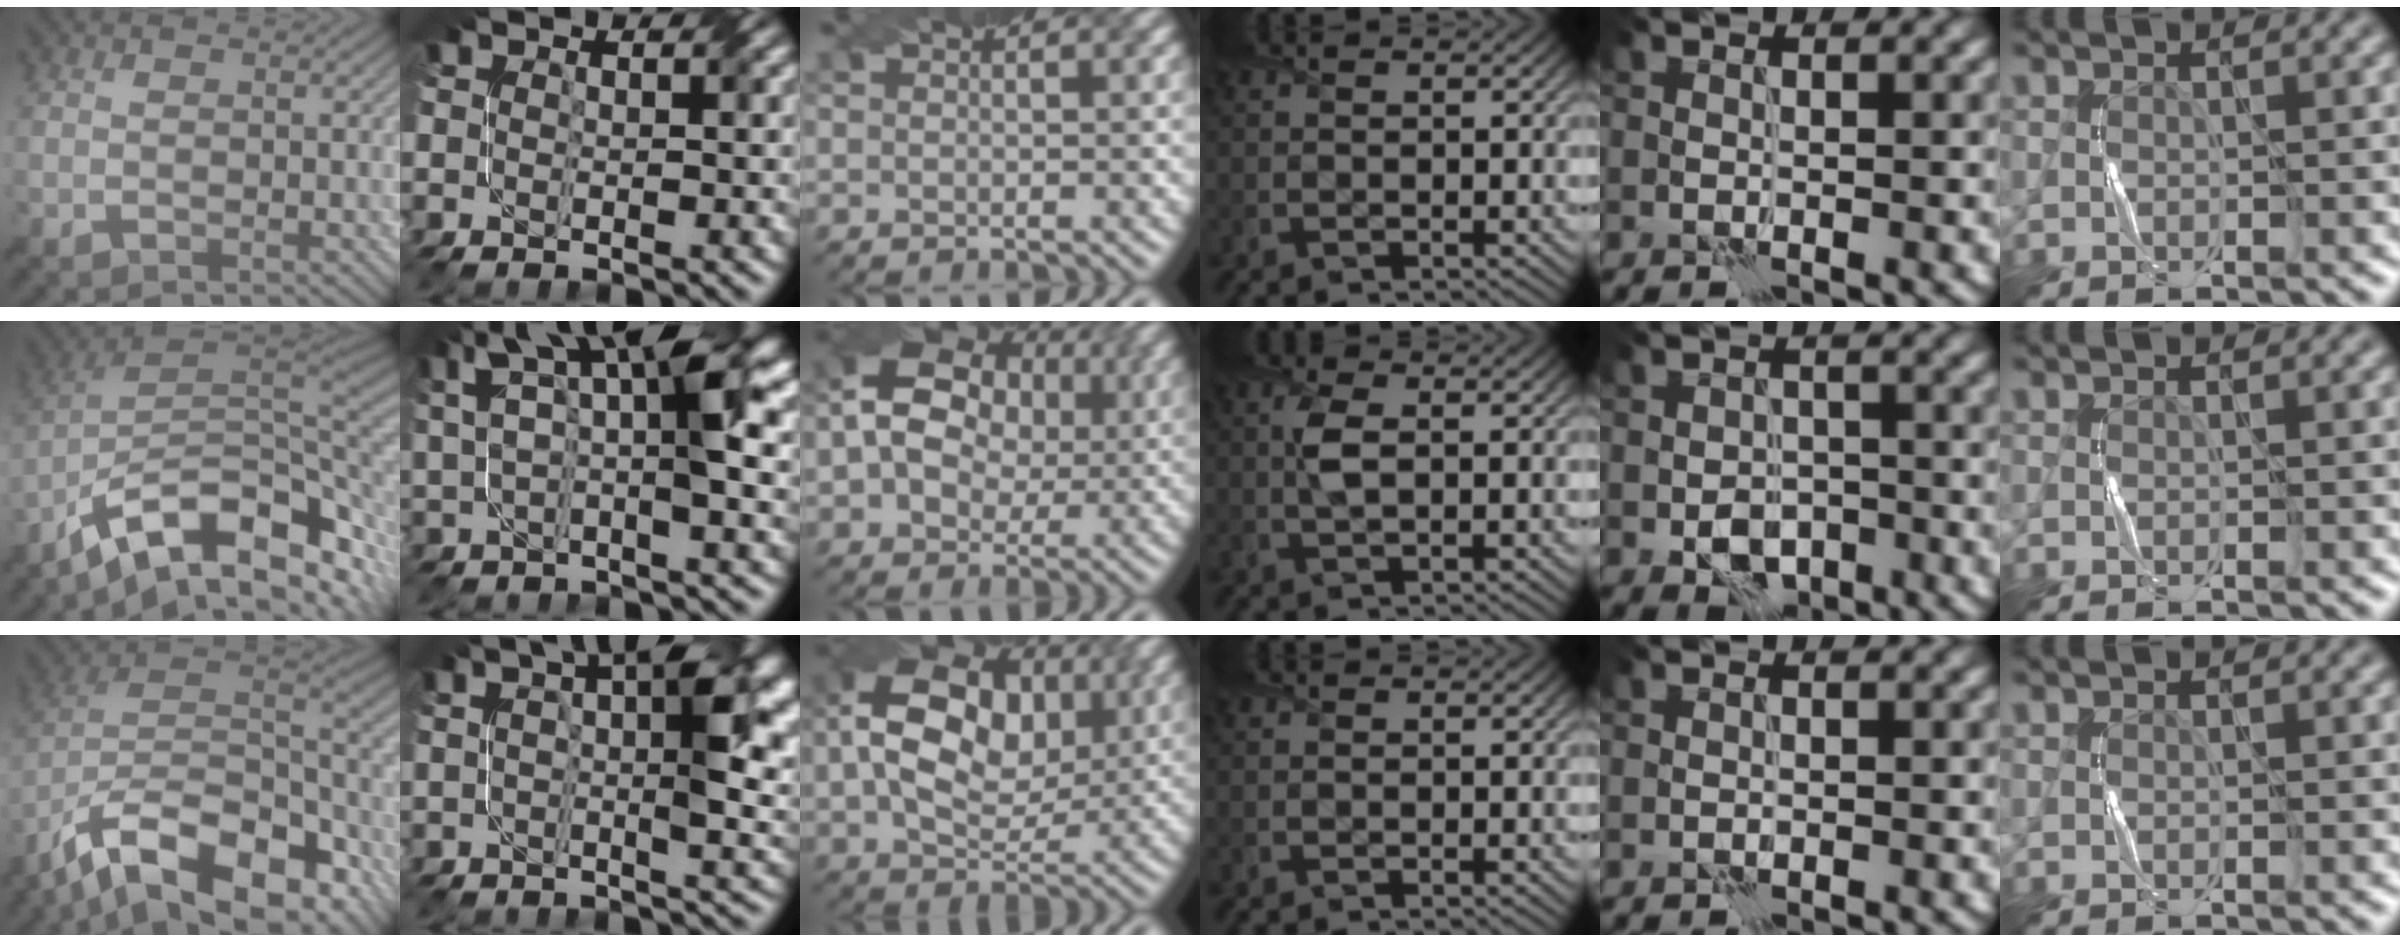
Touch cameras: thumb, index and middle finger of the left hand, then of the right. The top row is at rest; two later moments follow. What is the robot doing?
{"motion": "twist", "object": "screw"}